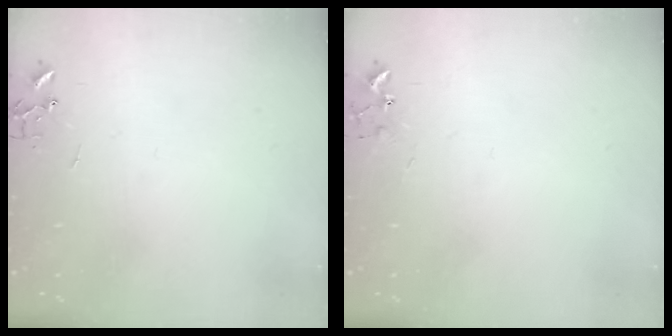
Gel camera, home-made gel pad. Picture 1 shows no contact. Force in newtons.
{"total": 5.8, "press": 5.7, "slide": 0.7}